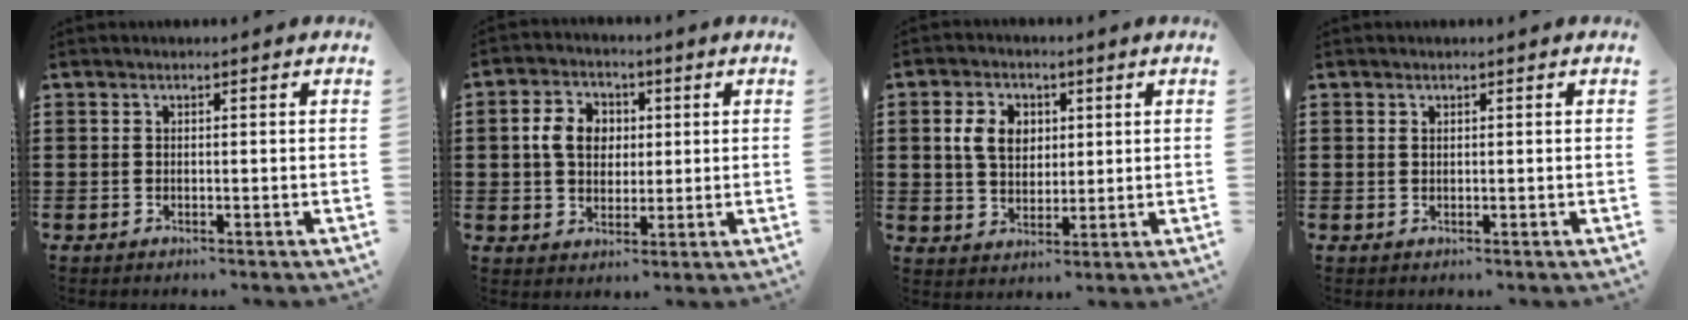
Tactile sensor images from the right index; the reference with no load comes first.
{"total": 6.3, "force": [0.8, 5.1, 3.6], "torque": [-0.086, 0.013, 0.008]}
{"total": 5.8, "force": [1.5, 4.3, 3.6], "torque": [-0.092, 0.012, 0.022]}
{"total": 0.5, "force": [0.3, 0.4, 0.2], "torque": [-0.005, 0.001, 0.007]}